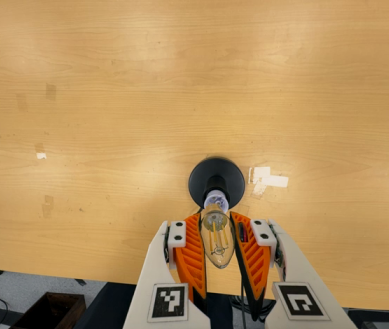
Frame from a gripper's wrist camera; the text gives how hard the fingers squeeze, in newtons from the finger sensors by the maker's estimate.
{"total": 19.8, "left": 21.7, "right": 17.9}